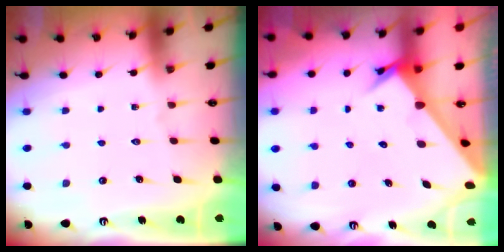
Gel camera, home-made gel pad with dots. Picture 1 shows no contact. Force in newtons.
{"total": 3.1, "press": 3.1, "slide": 0.3}